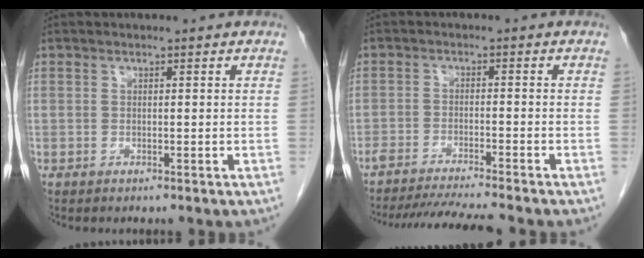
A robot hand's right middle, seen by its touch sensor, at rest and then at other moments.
{"total": 9.7, "force": [-8.8, -0.9, 3.9], "torque": [-0.049, -0.014, -0.141]}